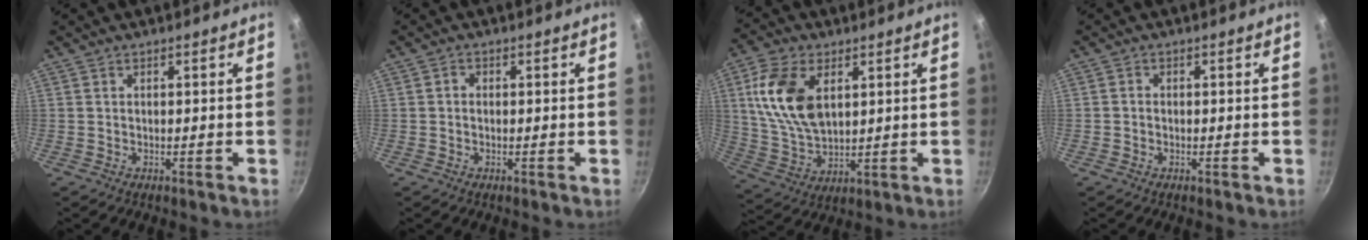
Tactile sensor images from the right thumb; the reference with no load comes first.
{"total": 1.2, "force": [0.0, 1.0, 0.7], "torque": [-0.012, 0.007, -0.002]}
{"total": 14.4, "force": [4.3, 8.6, 10.7], "torque": [-0.194, -0.016, 0.091]}
{"total": 0.9, "force": [-0.4, 0.8, 0.3], "torque": [-0.004, 0.002, -0.009]}